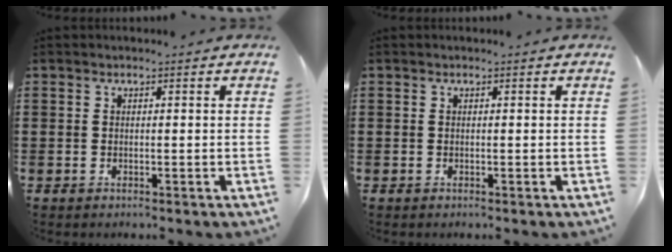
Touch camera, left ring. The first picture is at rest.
{"total": 0.0}